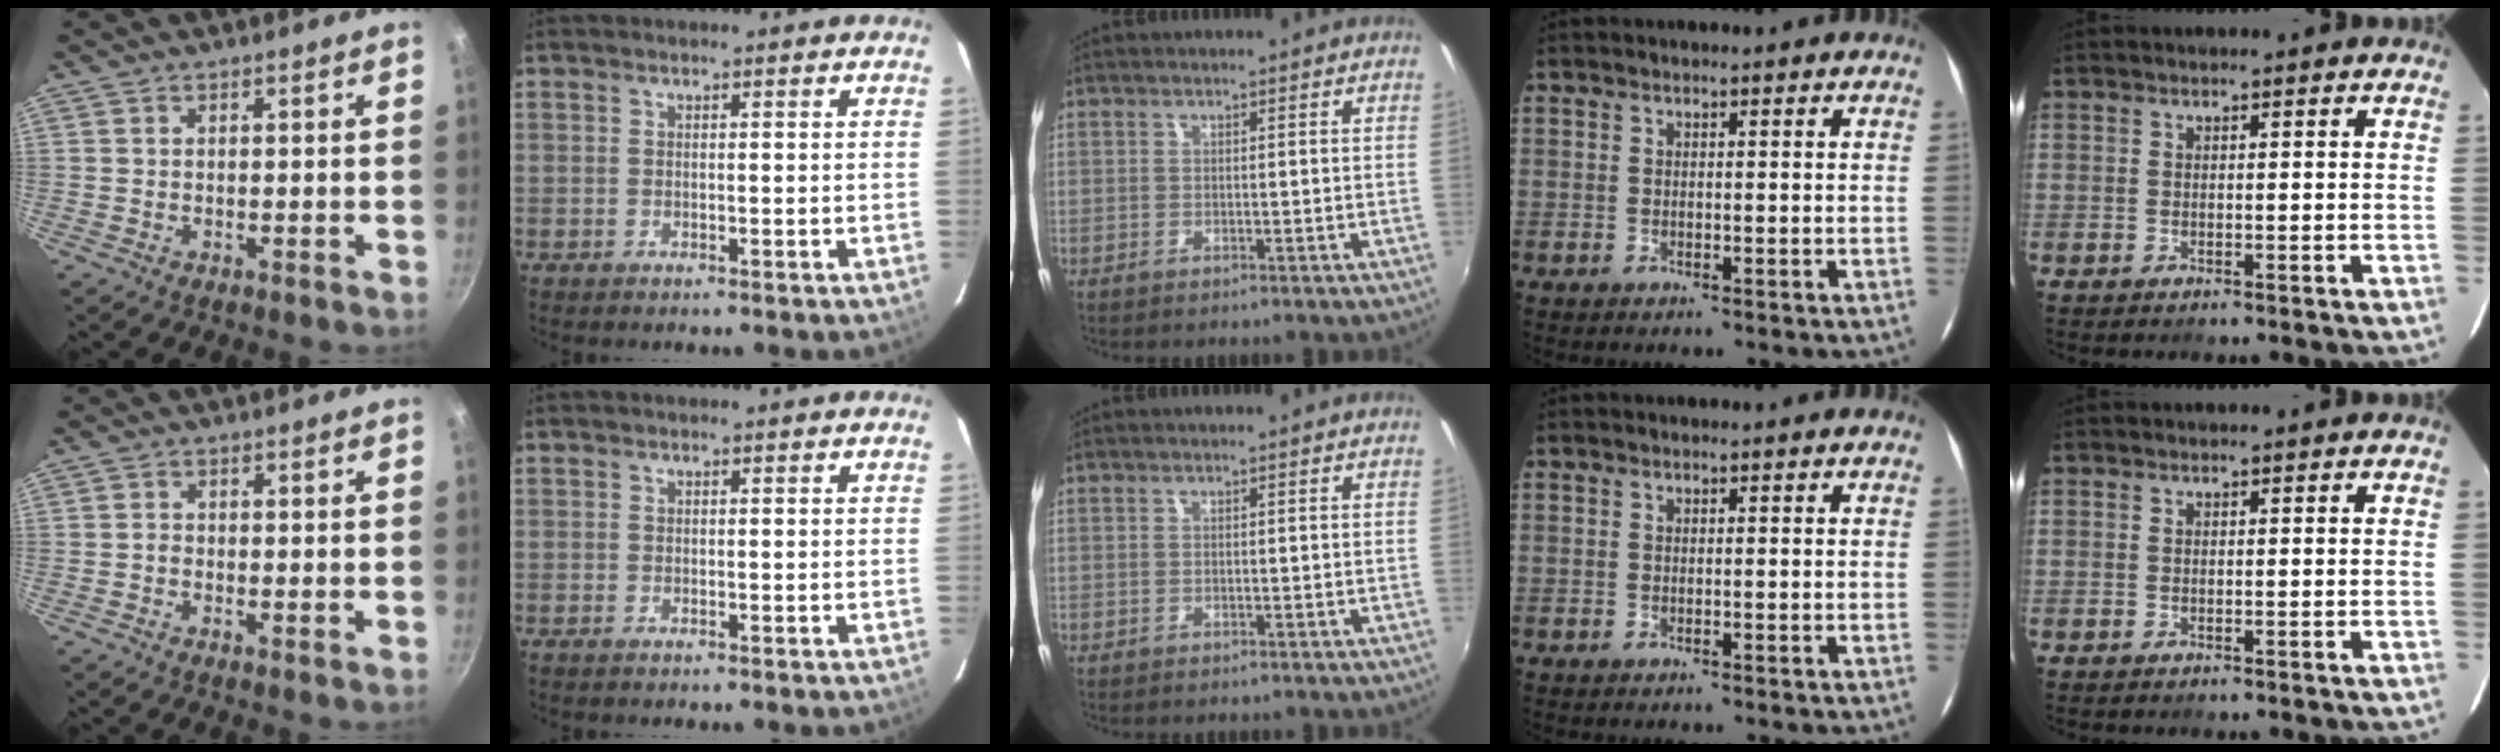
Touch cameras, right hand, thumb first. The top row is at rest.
{"thumb": {"total": 1.0, "force": [-0.3, 0.6, 0.7], "torque": [-0.018, 0.004, -0.010]}}